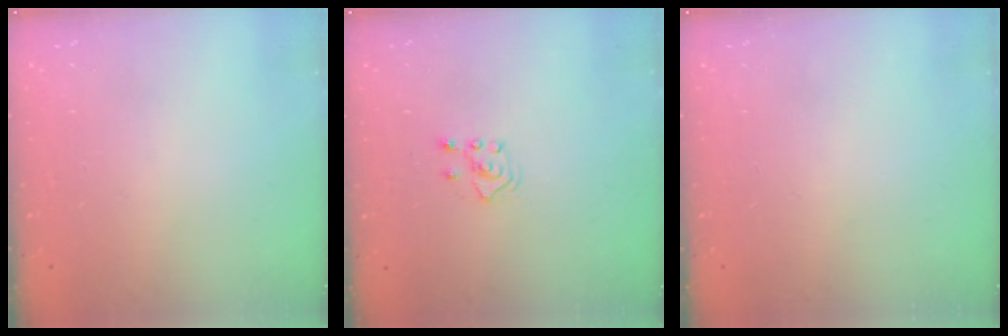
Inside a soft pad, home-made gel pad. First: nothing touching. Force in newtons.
{"total": 3.1, "press": 3.0, "slide": 0.8}
{"total": 0.0}